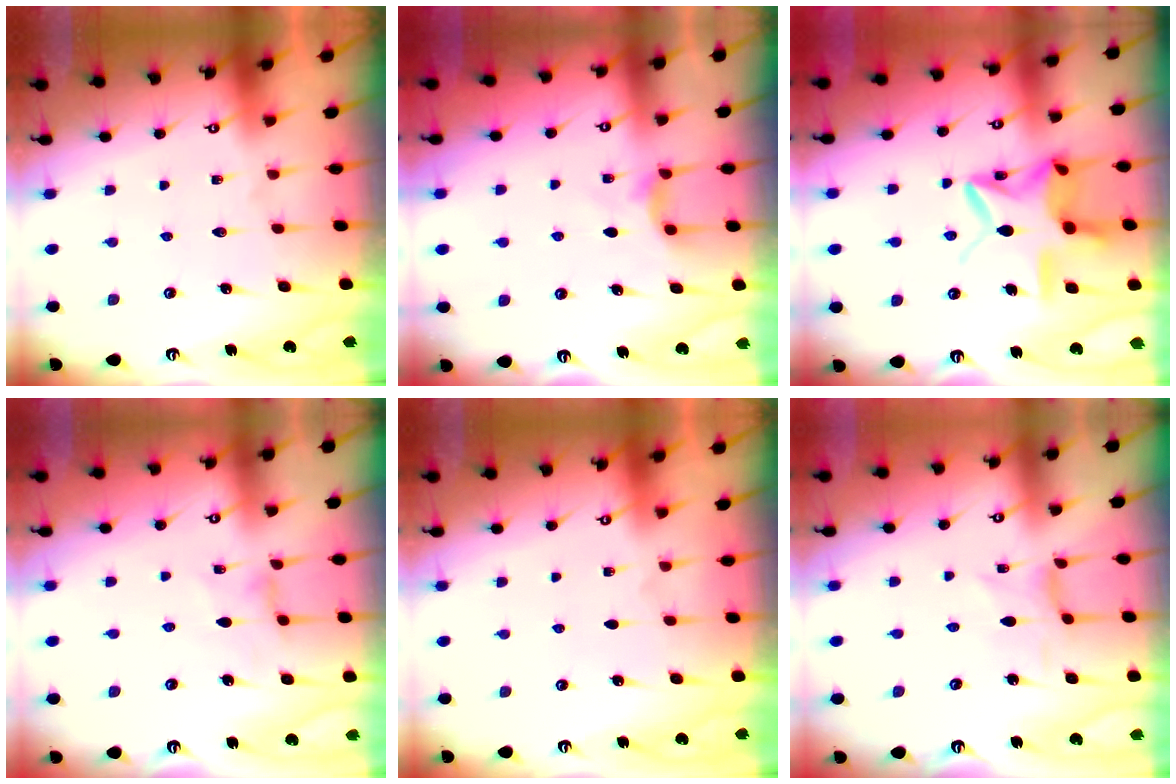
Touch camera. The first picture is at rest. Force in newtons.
{"total": 4.5, "press": 4.4, "slide": 0.7}
{"total": 15.6, "press": 15.6, "slide": 1.2}
{"total": 2.5, "press": 2.4, "slide": 0.4}
{"total": 0.0}
{"total": 0.0}